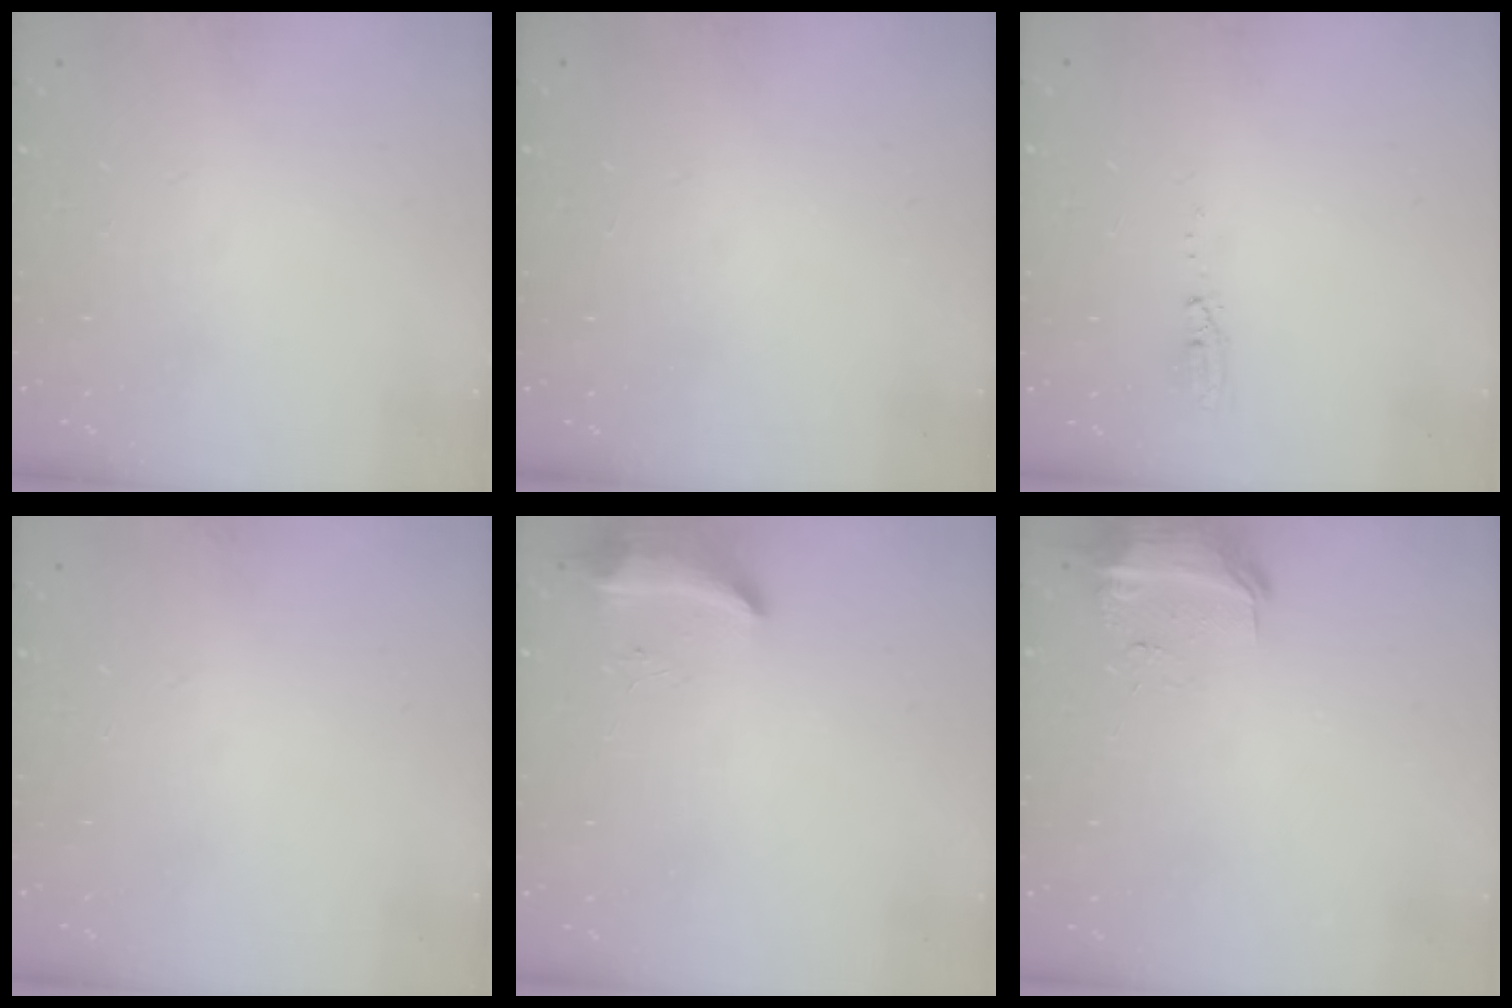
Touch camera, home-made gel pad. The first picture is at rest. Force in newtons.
{"total": 0.0}
{"total": 4.0, "press": 3.8, "slide": 1.2}
{"total": 3.9, "press": 3.8, "slide": 0.6}
{"total": 8.9, "press": 8.7, "slide": 1.7}
{"total": 11.1, "press": 9.9, "slide": 5.0}